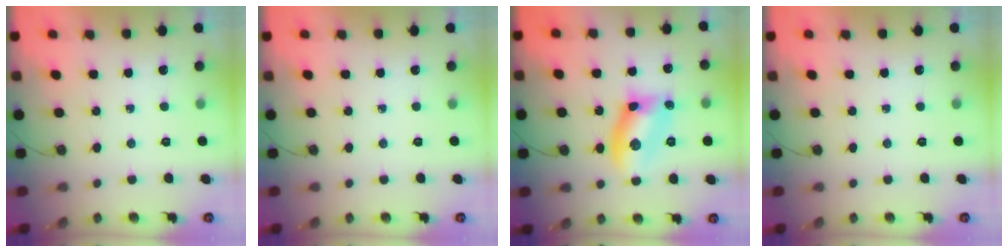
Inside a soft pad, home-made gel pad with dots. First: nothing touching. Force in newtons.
{"total": 0.0}
{"total": 10.7, "press": 10.7, "slide": 0.7}
{"total": 0.0}